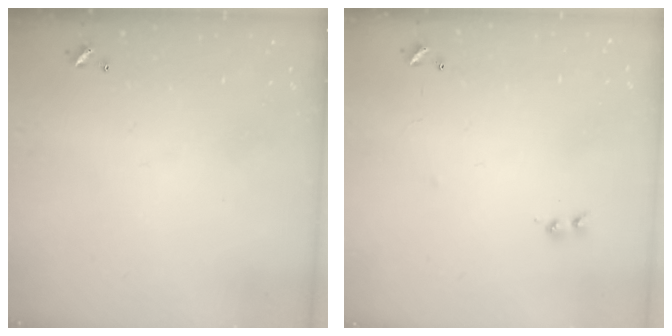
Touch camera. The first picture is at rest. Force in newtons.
{"total": 7.3, "press": 7.3, "slide": 0.5}